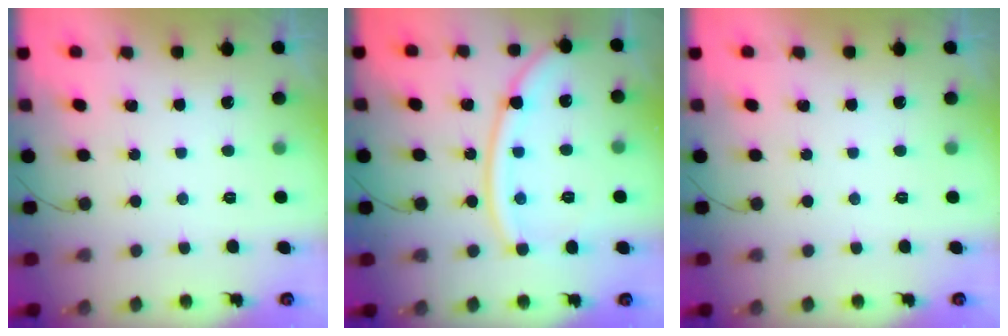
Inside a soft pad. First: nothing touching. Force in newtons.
{"total": 13.6, "press": 13.5, "slide": 1.7}
{"total": 0.0}